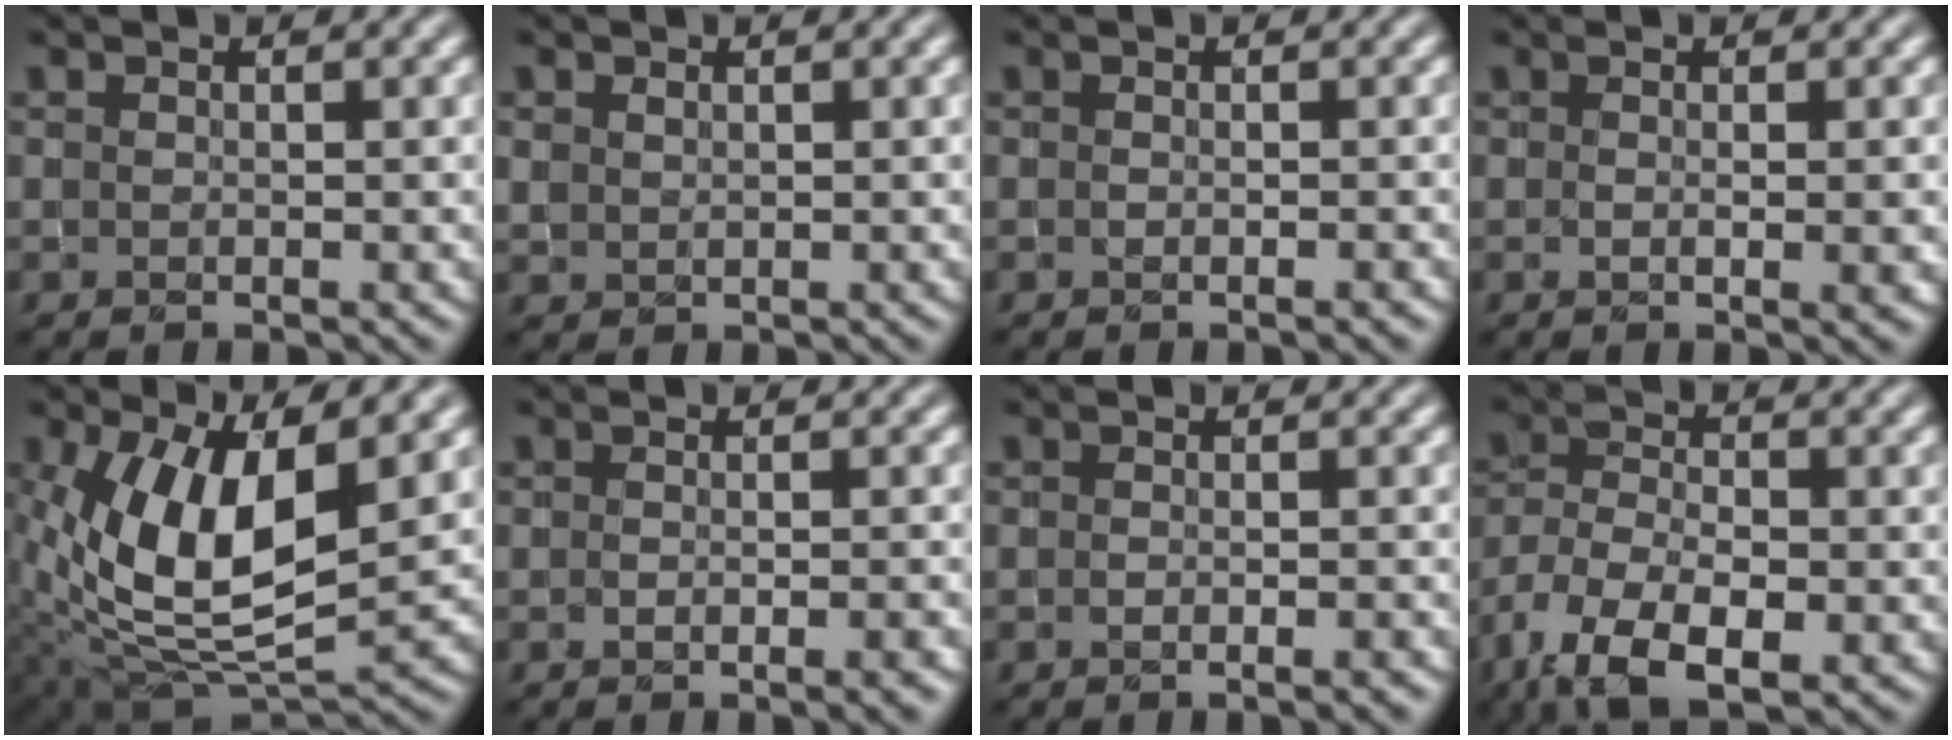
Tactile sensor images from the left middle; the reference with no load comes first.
{"total": 1.1, "force": [0.5, 0.9, 0.5], "torque": [-0.012, -0.002, 0.015]}
{"total": 0.7, "force": [-0.4, 0.1, 0.5], "torque": [-0.008, -0.001, -0.006]}
{"total": 1.5, "force": [0.0, 0.3, 1.5], "torque": [-0.025, -0.005, 0.001]}
{"total": 11.1, "force": [1.7, 5.2, 9.6], "torque": [-0.187, -0.012, 0.030]}
{"total": 2.0, "force": [-0.6, 0.7, 1.7], "torque": [-0.011, -0.002, -0.005]}
{"total": 1.4, "force": [-0.7, 0.4, 1.2], "torque": [-0.013, -0.003, -0.014]}
{"total": 8.4, "force": [-4.6, 3.8, 5.9], "torque": [-0.121, -0.010, -0.088]}